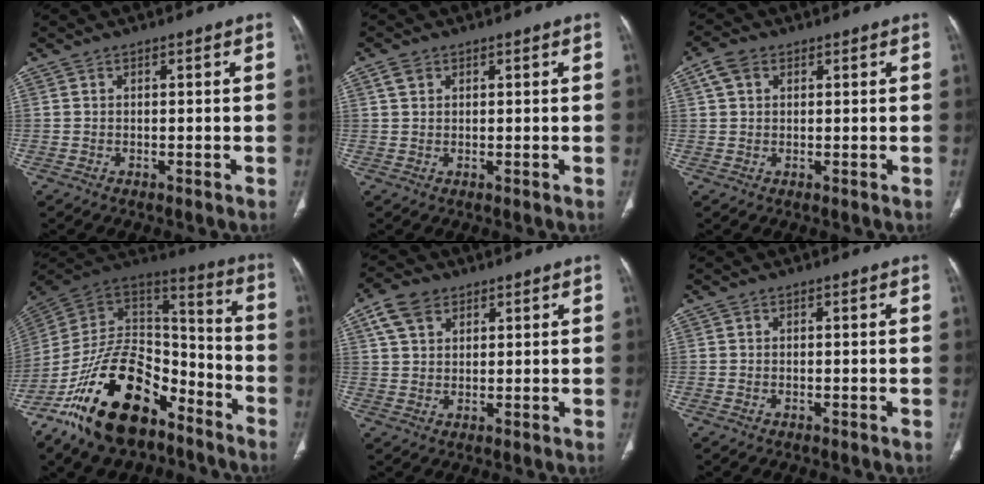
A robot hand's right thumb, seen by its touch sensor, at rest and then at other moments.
{"total": 2.4, "force": [1.2, 1.7, 1.2], "torque": [-0.021, 0.001, 0.025]}
{"total": 3.9, "force": [1.6, 2.7, 2.2], "torque": [-0.041, 0.009, 0.034]}
{"total": 25.8, "force": [-14.7, 13.9, 16.0], "torque": [-0.295, 0.073, -0.255]}
{"total": 6.6, "force": [3.4, 4.4, 3.5], "torque": [-0.055, 0.000, 0.067]}
{"total": 0.0}